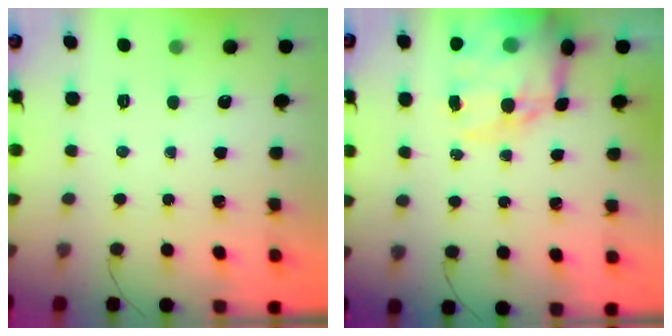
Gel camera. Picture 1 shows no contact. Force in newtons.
{"total": 18.3, "press": 17.8, "slide": 4.2}